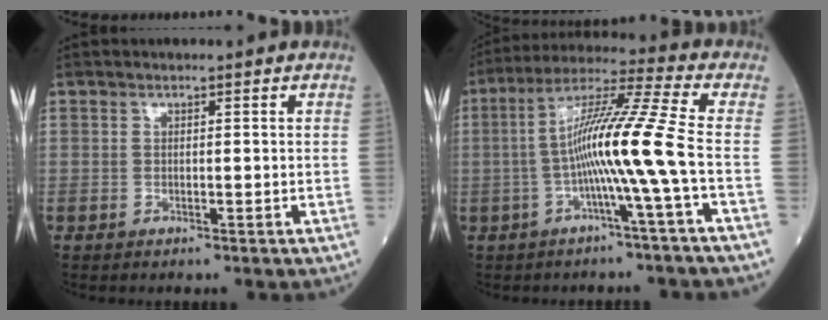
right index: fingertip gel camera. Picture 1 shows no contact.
{"total": 11.6, "force": [-2.3, -2.3, 11.2], "torque": [-0.207, 0.019, -0.048]}